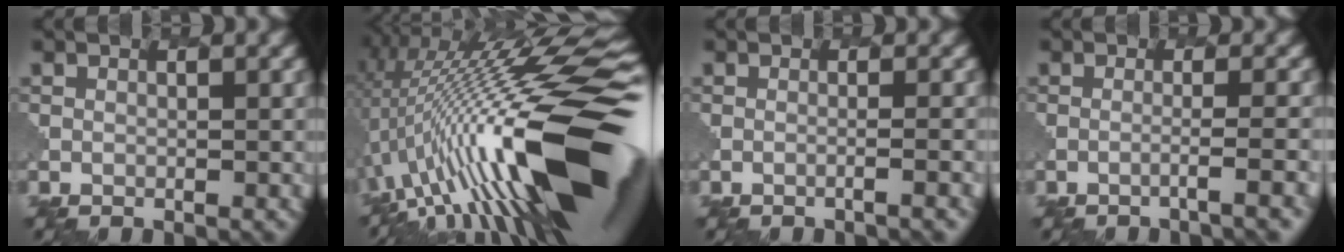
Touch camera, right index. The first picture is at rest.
{"total": 20.4, "force": [-0.2, 6.2, 19.5], "torque": [-0.301, 0.021, -0.003]}
{"total": 1.9, "force": [-0.6, 0.6, 1.7], "torque": [-0.007, 0.003, -0.024]}
{"total": 2.5, "force": [-1.1, 0.4, 2.2], "torque": [-0.017, 0.007, -0.038]}